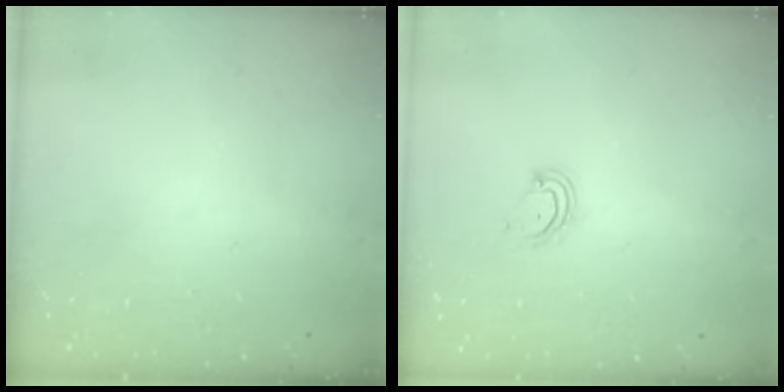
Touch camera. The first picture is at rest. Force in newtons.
{"total": 4.2, "press": 4.1, "slide": 0.5}